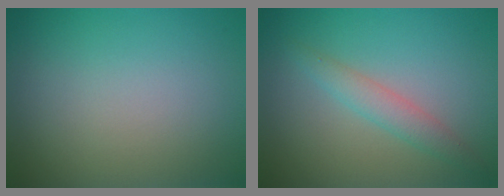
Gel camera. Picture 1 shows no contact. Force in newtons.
{"total": 2.1, "press": 2.1, "slide": 0.1}